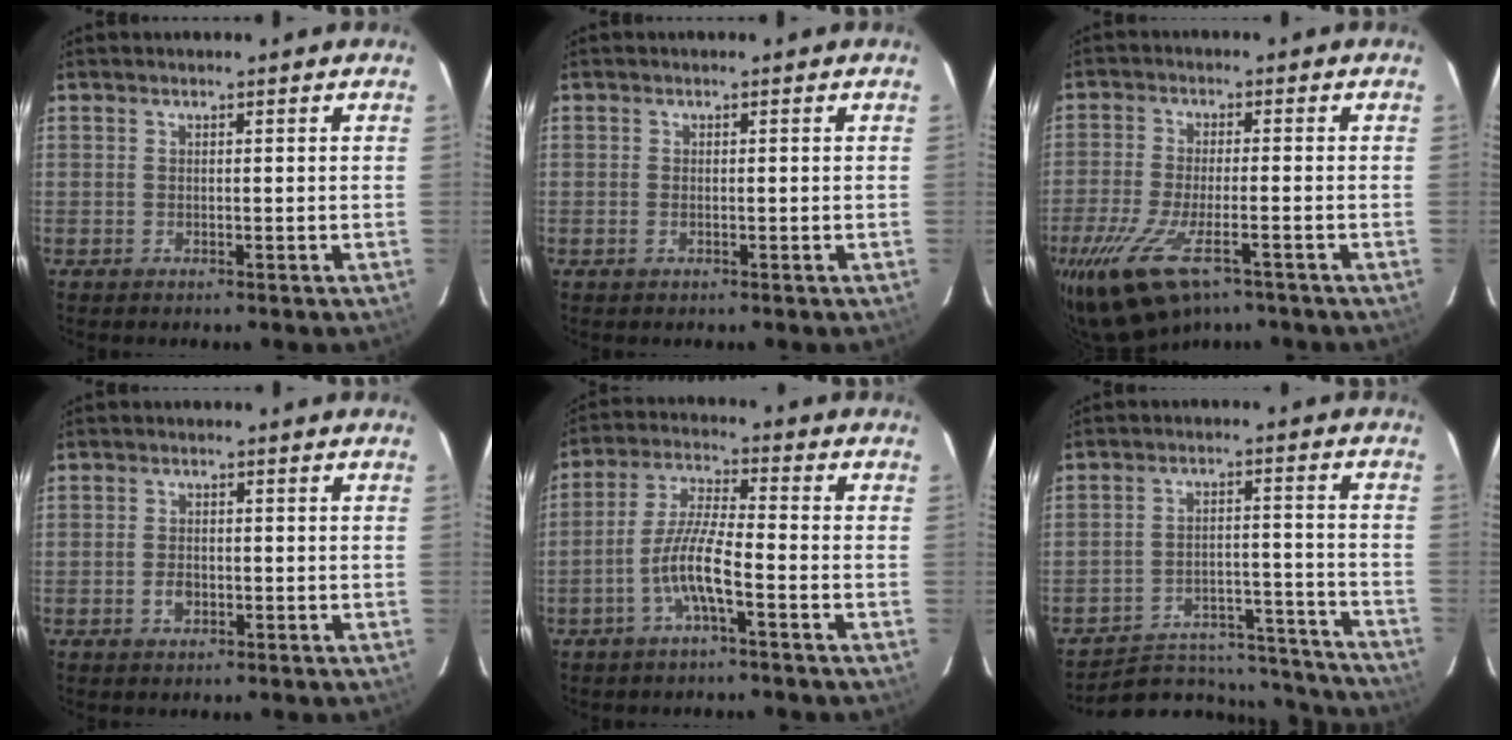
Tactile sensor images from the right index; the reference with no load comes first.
{"total": 0.8, "force": [-0.2, 0.4, 0.6], "torque": [-0.013, 0.000, -0.004]}
{"total": 14.8, "force": [-9.3, 4.9, 10.5], "torque": [-0.230, -0.051, -0.162]}
{"total": 2.5, "force": [-0.8, 1.8, 1.6], "torque": [-0.031, 0.001, -0.014]}
{"total": 7.8, "force": [-3.6, 0.8, 6.8], "torque": [-0.146, 0.006, -0.069]}
{"total": 18.8, "force": [-17.3, 6.3, 3.9], "torque": [-0.072, 0.045, -0.217]}